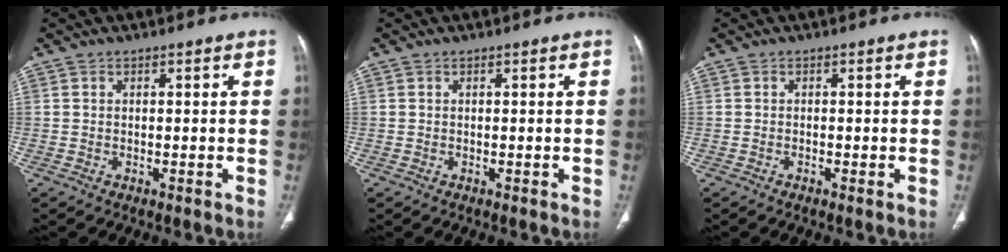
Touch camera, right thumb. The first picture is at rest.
{"total": 0.0}
{"total": 0.6, "force": [-0.3, 0.2, 0.5], "torque": [-0.014, -0.001, -0.004]}